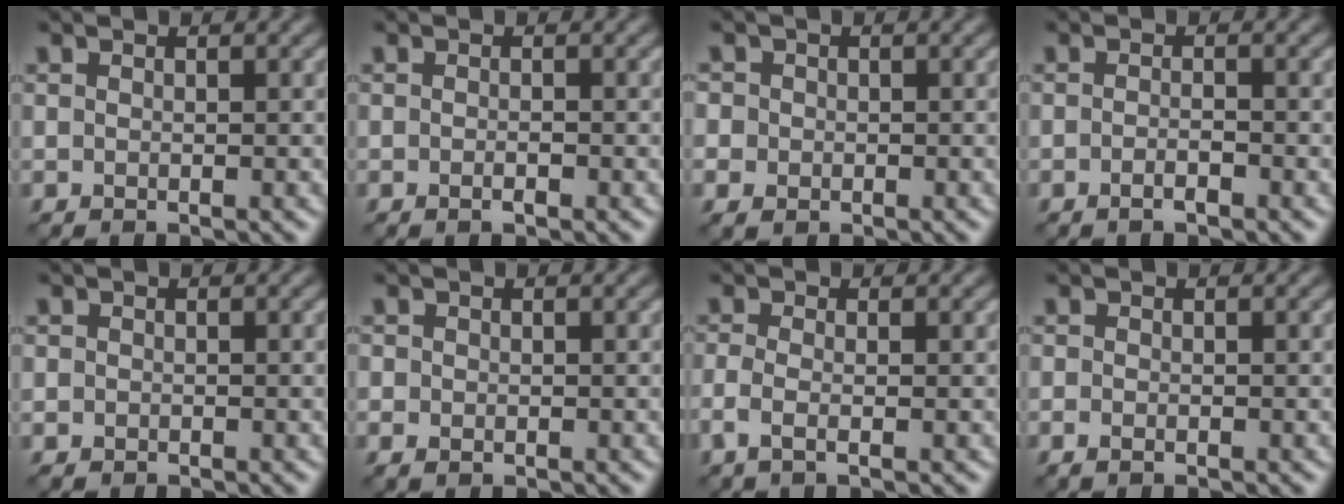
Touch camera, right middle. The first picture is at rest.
{"total": 0.8, "force": [-0.4, 0.2, 0.7], "torque": [-0.012, -0.001, -0.006]}
{"total": 2.2, "force": [-0.2, 2.1, 0.7], "torque": [-0.006, 0.002, -0.006]}
{"total": 1.3, "force": [-0.8, 0.3, 1.0], "torque": [-0.018, -0.001, -0.014]}
{"total": 0.6, "force": [-0.3, 0.6, 0.0], "torque": [0.004, -0.005, -0.006]}
{"total": 1.2, "force": [-0.3, 1.0, 0.5], "torque": [-0.008, -0.006, -0.008]}
{"total": 2.1, "force": [-0.9, 0.7, 1.8], "torque": [-0.042, -0.011, -0.025]}
{"total": 0.9, "force": [-0.5, 0.4, 0.6], "torque": [-0.014, -0.003, -0.010]}